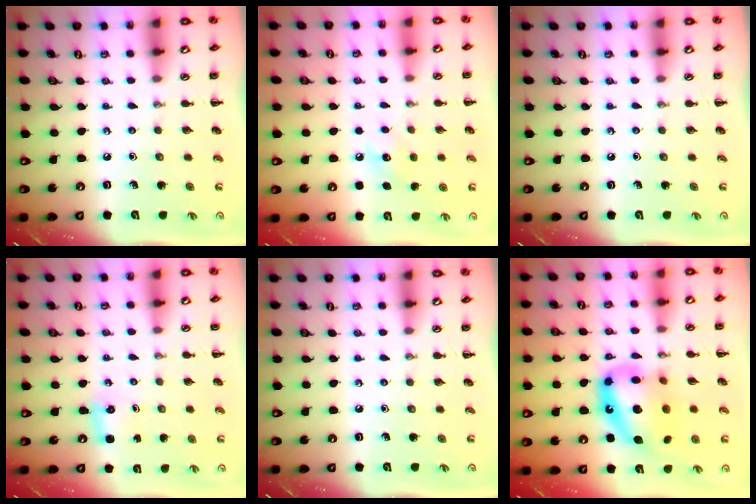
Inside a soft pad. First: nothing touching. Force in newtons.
{"total": 7.6, "press": 7.3, "slide": 2.2}
{"total": 0.0}
{"total": 2.6, "press": 2.5, "slide": 0.7}
{"total": 0.0}
{"total": 16.1, "press": 15.6, "slide": 4.2}